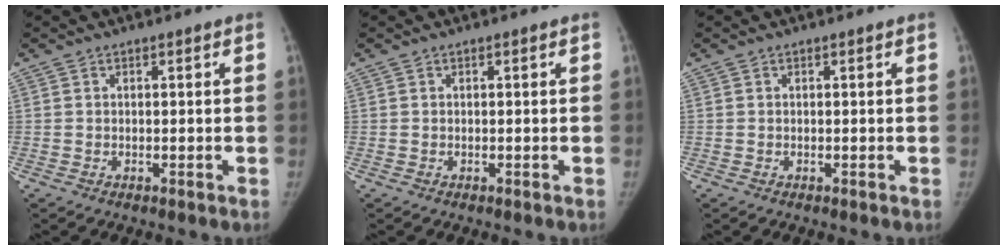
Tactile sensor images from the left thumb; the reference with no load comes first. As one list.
[{"total": 0.0}, {"total": 0.0}]